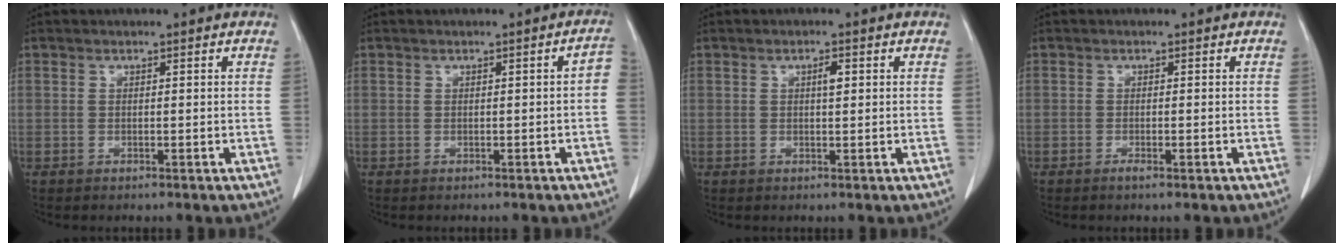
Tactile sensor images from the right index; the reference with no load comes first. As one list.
[{"total": 1.9, "force": [-0.2, 0.5, 1.8], "torque": [-0.018, 0.011, -0.001]}, {"total": 1.6, "force": [0.5, 0.4, 1.5], "torque": [-0.025, 0.002, 0.006]}, {"total": 1.2, "force": [-0.7, 0.1, 0.9], "torque": [-0.015, -0.001, -0.010]}]